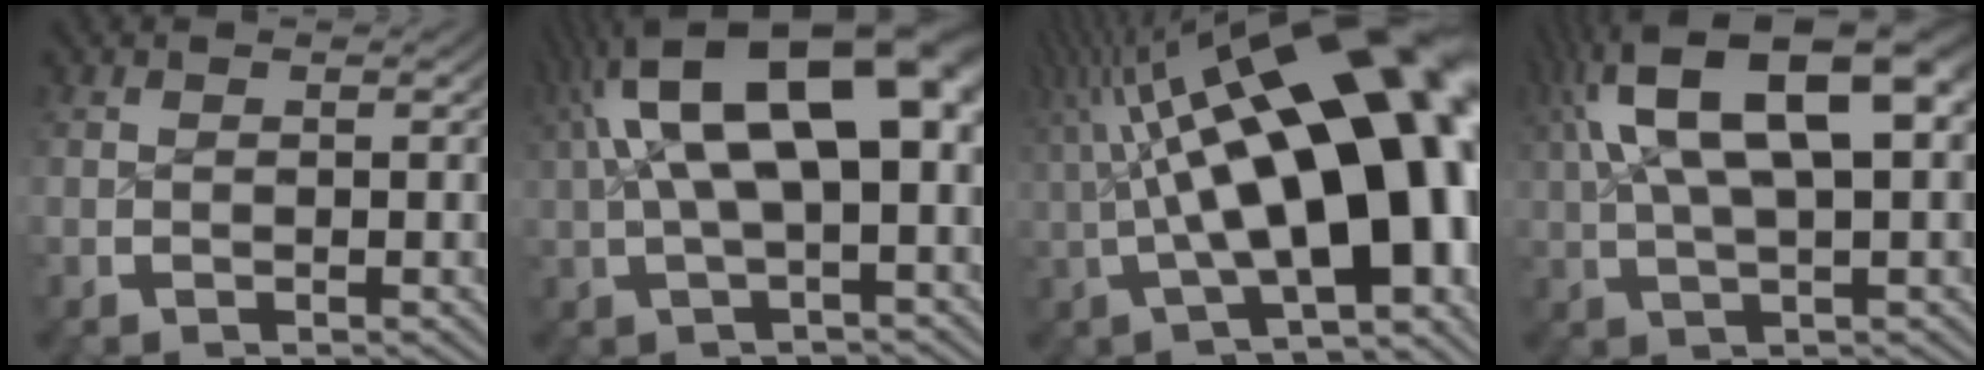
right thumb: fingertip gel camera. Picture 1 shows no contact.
{"total": 10.7, "force": [2.1, 4.7, 9.4], "torque": [-0.163, 0.011, 0.029]}
{"total": 18.7, "force": [0.9, 8.6, 16.5], "torque": [-0.248, -0.021, 0.027]}
{"total": 10.6, "force": [3.0, 5.2, 8.7], "torque": [-0.157, 0.011, 0.045]}